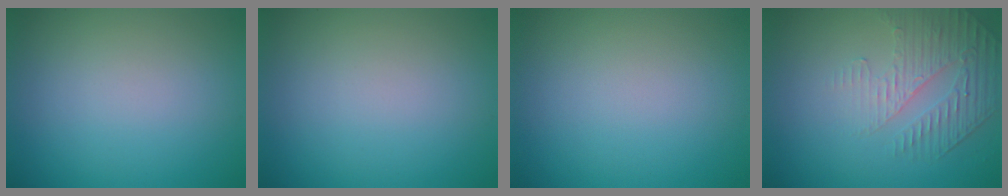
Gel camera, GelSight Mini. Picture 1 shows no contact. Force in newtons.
{"total": 0.0}
{"total": 0.0}
{"total": 2.2, "press": 1.7, "slide": 1.4}